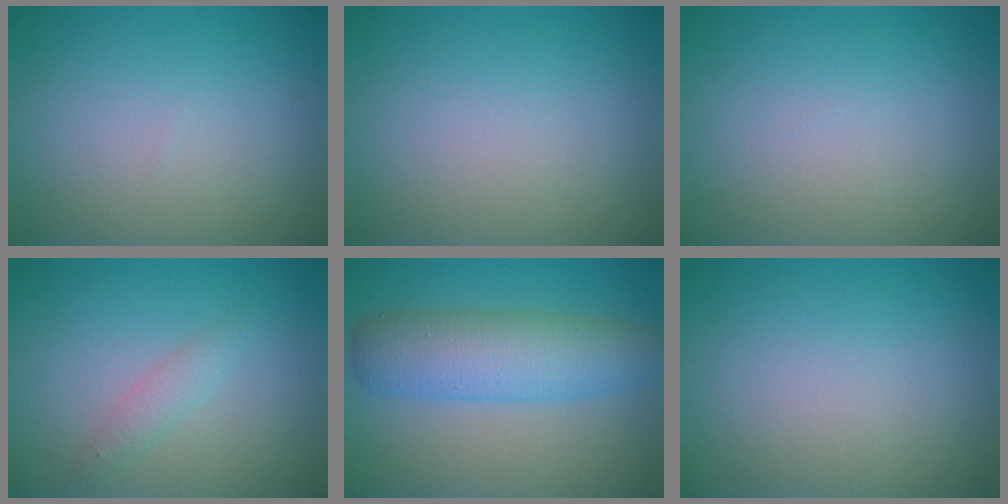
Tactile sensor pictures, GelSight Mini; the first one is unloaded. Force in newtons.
{"total": 0.0}
{"total": 0.0}
{"total": 1.4, "press": 1.4, "slide": 0.0}
{"total": 6.1, "press": 6.1, "slide": 0.1}
{"total": 0.0}